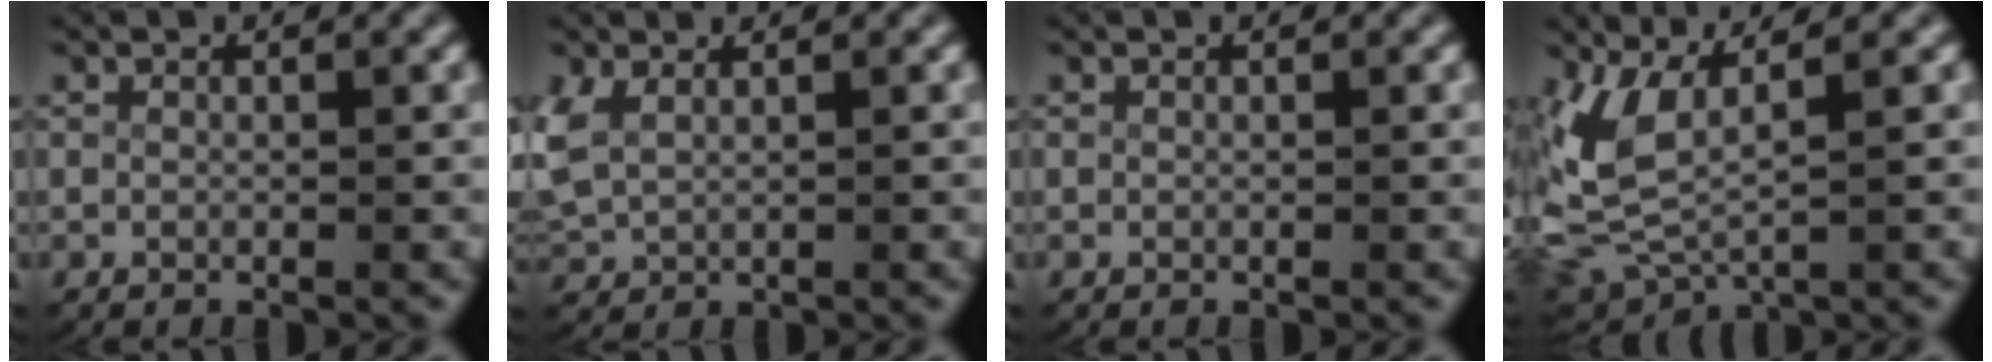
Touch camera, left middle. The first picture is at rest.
{"total": 3.0, "force": [0.6, 2.4, 1.6], "torque": [-0.064, -0.011, 0.027]}
{"total": 0.0}
{"total": 5.9, "force": [1.2, 4.1, 4.1], "torque": [-0.130, -0.018, 0.035]}